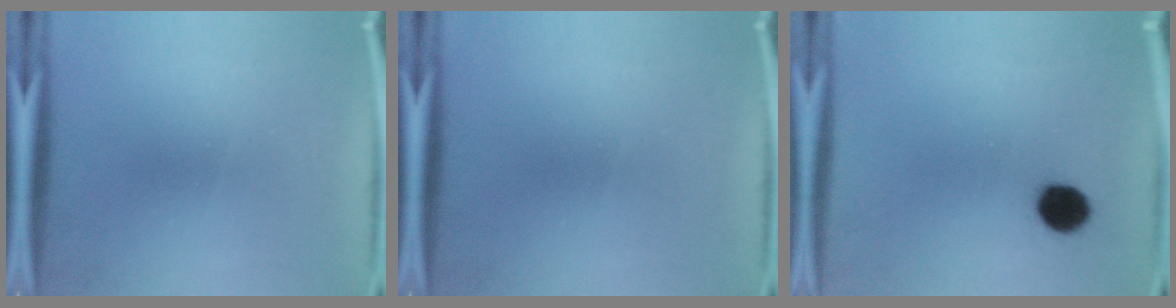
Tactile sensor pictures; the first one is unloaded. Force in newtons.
{"total": 0.0}
{"total": 6.2}